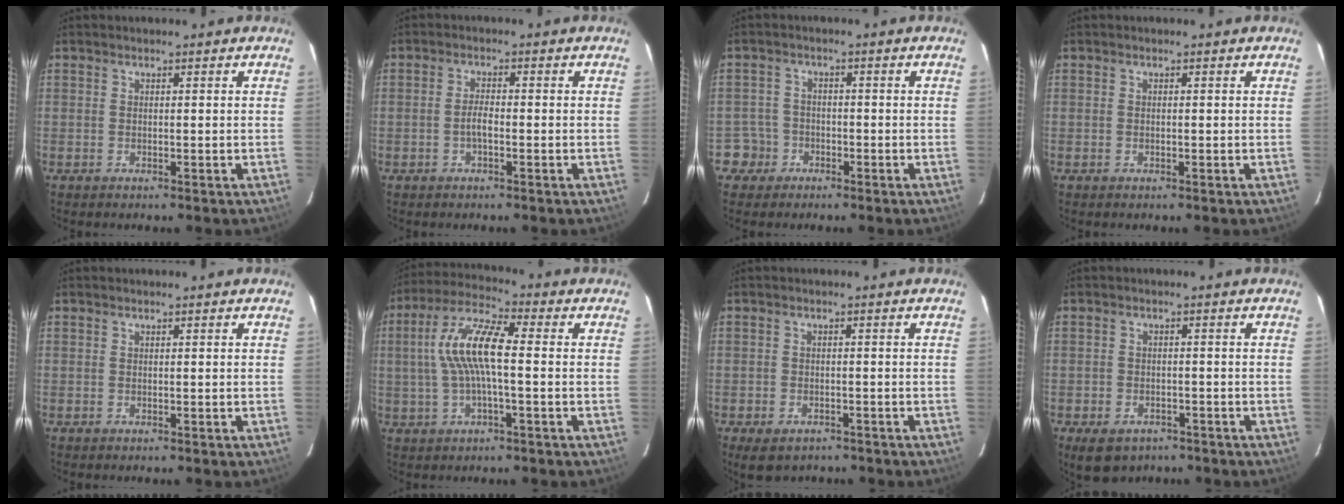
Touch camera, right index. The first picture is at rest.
{"total": 2.3, "force": [-0.8, 0.7, 2.1], "torque": [-0.041, 0.003, -0.017]}
{"total": 4.2, "force": [-2.0, 3.7, -0.3], "torque": [0.007, 0.025, -0.037]}
{"total": 0.0}
{"total": 0.0}
{"total": 11.2, "force": [0.4, 2.8, 10.8], "torque": [-0.217, 0.017, 0.005]}
{"total": 5.1, "force": [-3.4, 3.2, 2.2], "torque": [-0.051, -0.011, -0.046]}
{"total": 6.6, "force": [-4.2, 4.3, 2.7], "torque": [-0.061, -0.004, -0.055]}